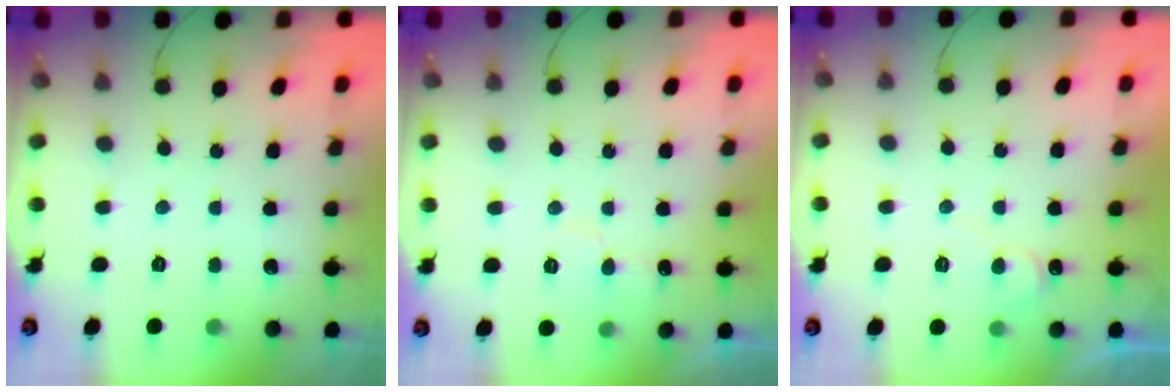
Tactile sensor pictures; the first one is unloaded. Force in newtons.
{"total": 6.0, "press": 6.0, "slide": 0.2}
{"total": 7.5, "press": 7.5, "slide": 0.8}